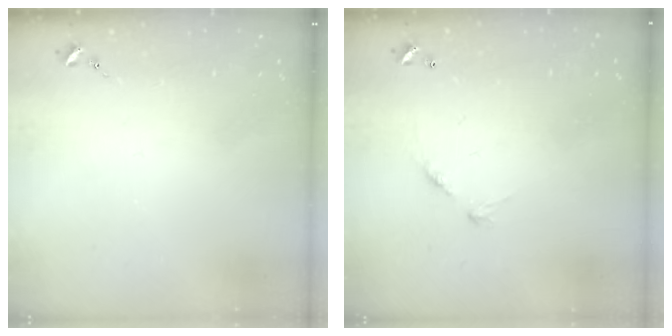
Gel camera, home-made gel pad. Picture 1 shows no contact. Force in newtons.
{"total": 7.3, "press": 7.3, "slide": 0.5}